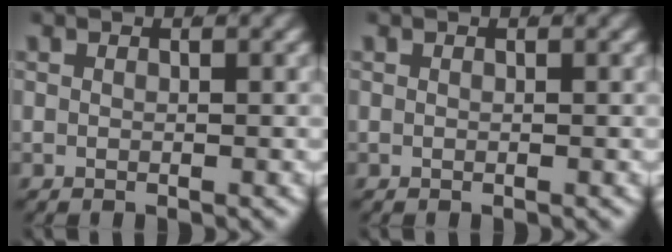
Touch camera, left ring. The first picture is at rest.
{"total": 0.0}